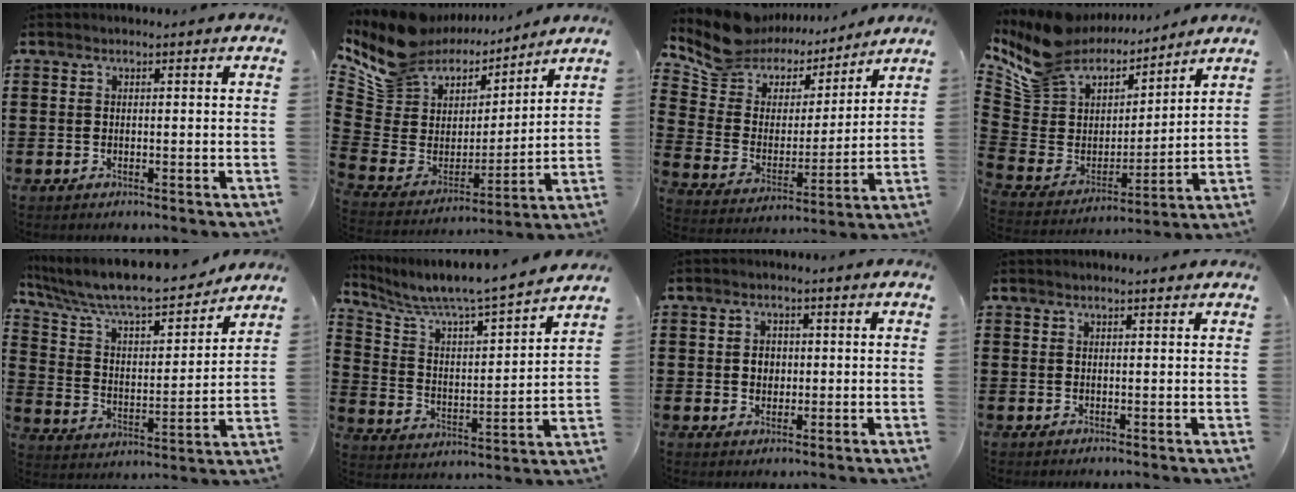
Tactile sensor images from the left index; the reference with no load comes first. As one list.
[{"total": 10.4, "force": [8.4, 6.0, 1.6], "torque": [-0.082, -0.063, 0.153]}, {"total": 9.2, "force": [8.3, 4.0, 0.6], "torque": [-0.072, -0.061, 0.151]}, {"total": 9.7, "force": [8.4, 4.8, 0.9], "torque": [-0.079, -0.064, 0.154]}, {"total": 8.8, "force": [7.9, 1.1, 3.8], "torque": [-0.106, -0.056, 0.132]}, {"total": 5.9, "force": [5.5, 0.1, 2.2], "torque": [-0.070, -0.052, 0.085]}, {"total": 2.4, "force": [0.3, 2.0, 1.3], "torque": [-0.024, 0.006, 0.001]}, {"total": 1.0, "force": [0.9, 0.0, 0.4], "torque": [-0.009, 0.001, 0.017]}]